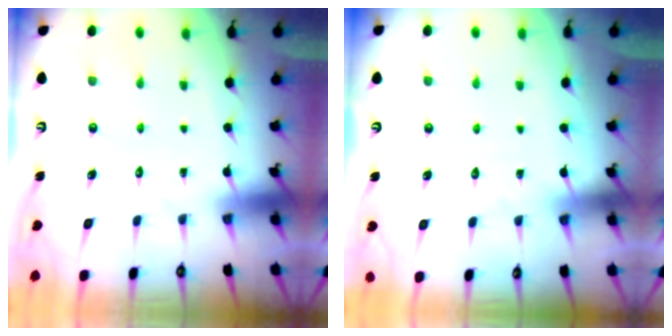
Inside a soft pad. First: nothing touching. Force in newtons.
{"total": 3.1, "press": 3.1, "slide": 0.4}